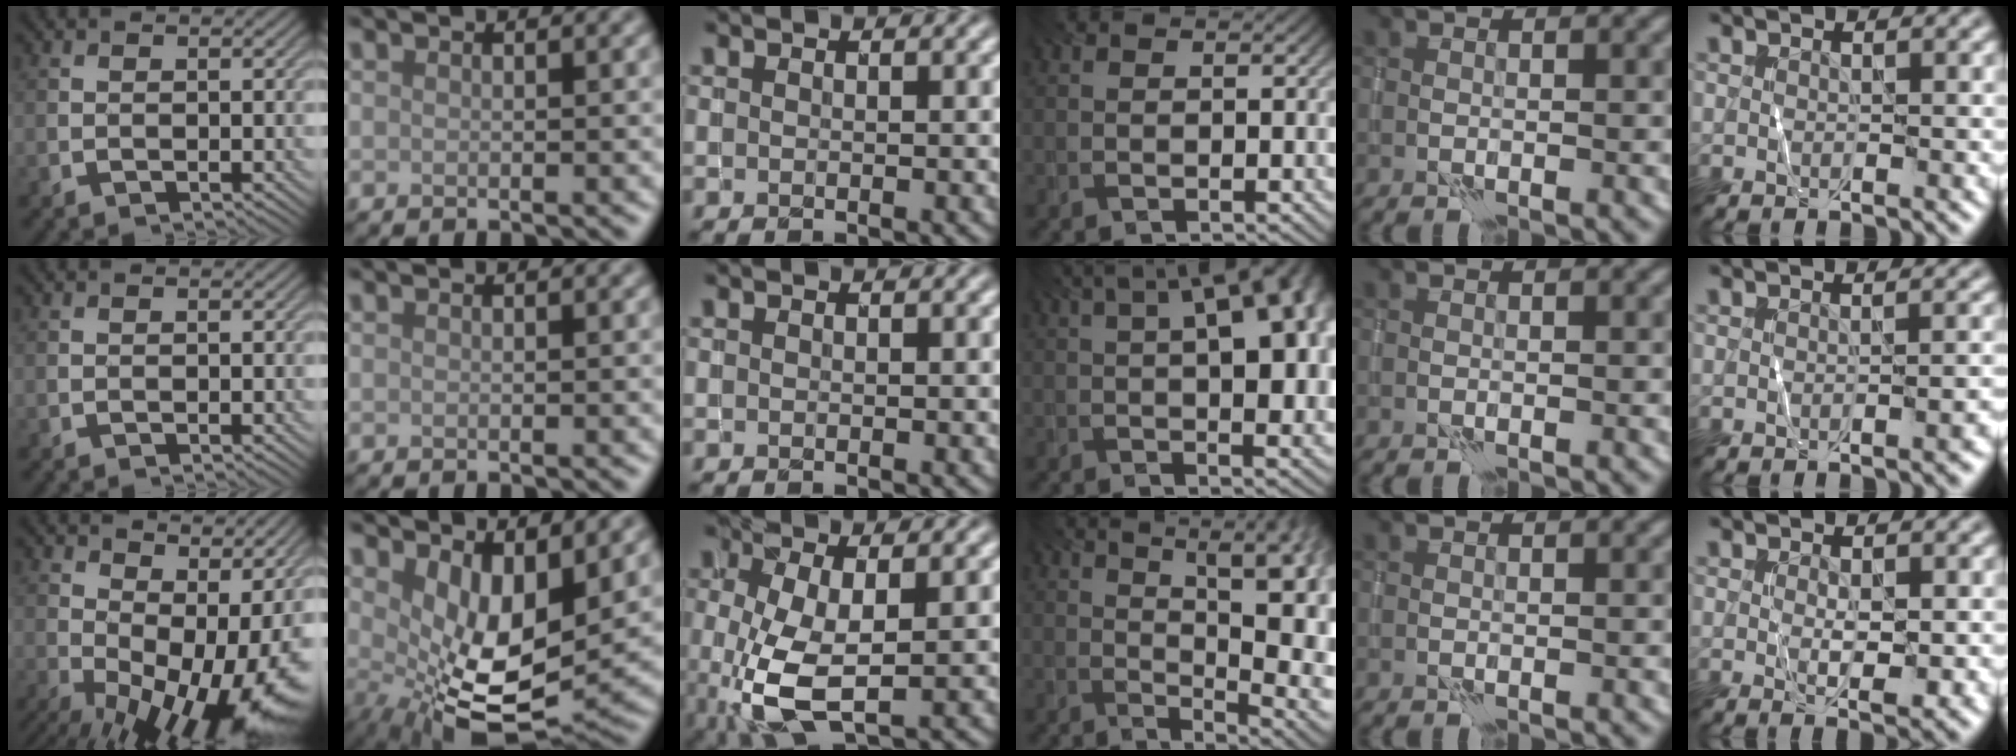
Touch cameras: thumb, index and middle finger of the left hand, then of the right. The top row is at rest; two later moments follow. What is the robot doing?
{"motion": "wrap", "object": "thread"}